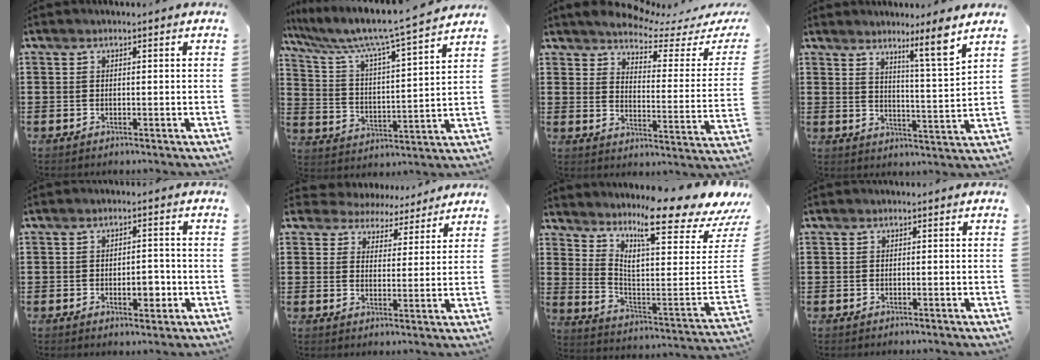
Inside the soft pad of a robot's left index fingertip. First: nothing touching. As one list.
[{"total": 7.9, "force": [6.8, -0.3, 3.9], "torque": [-0.107, -0.052, 0.106]}, {"total": 4.4, "force": [4.1, 0.6, 1.5], "torque": [-0.047, -0.033, 0.063]}, {"total": 7.3, "force": [5.4, -0.8, 4.8], "torque": [-0.077, -0.035, 0.083]}, {"total": 4.1, "force": [-1.2, 2.1, 3.4], "torque": [-0.053, 0.004, -0.024]}, {"total": 5.1, "force": [4.8, 1.8, 0.1], "torque": [-0.030, -0.021, 0.086]}, {"total": 10.1, "force": [8.6, 0.2, 5.2], "torque": [-0.107, -0.092, 0.139]}, {"total": 0.0}]